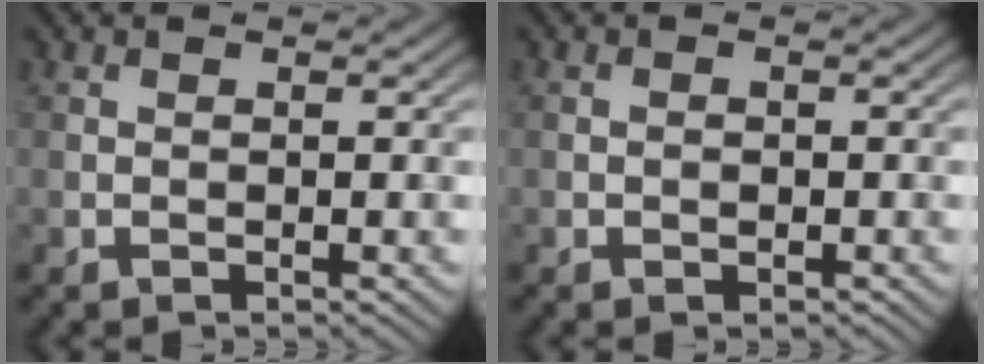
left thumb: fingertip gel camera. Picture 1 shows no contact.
{"total": 0.6, "force": [-0.3, 0.5, 0.3], "torque": [-0.003, -0.003, -0.007]}